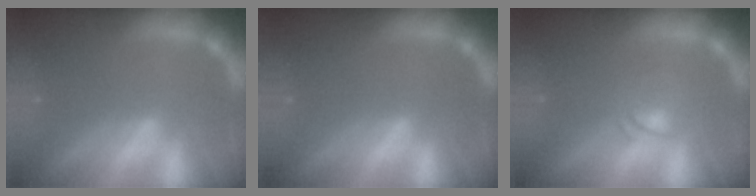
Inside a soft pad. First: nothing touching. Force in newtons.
{"total": 0.0}
{"total": 2.4}